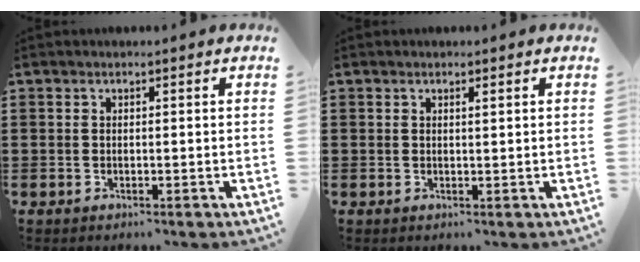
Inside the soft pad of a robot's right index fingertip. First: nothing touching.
{"total": 0.6, "force": [0.3, 0.1, 0.5], "torque": [-0.011, -0.001, 0.006]}